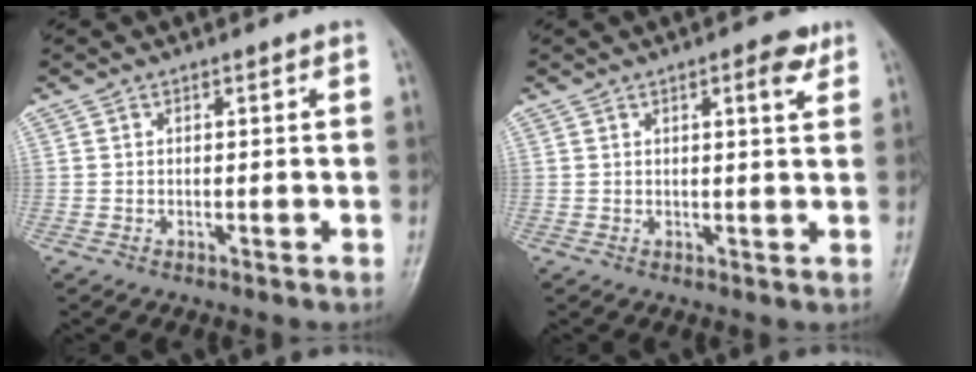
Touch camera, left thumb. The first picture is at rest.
{"total": 3.6, "force": [2.0, 1.0, 2.9], "torque": [-0.035, -0.008, 0.024]}